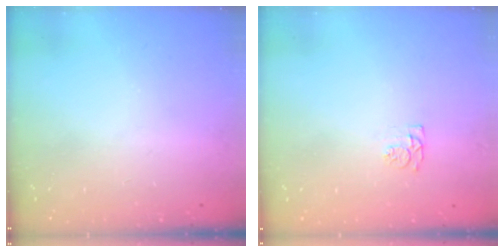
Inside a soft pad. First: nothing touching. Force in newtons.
{"total": 4.9, "press": 4.9, "slide": 0.6}